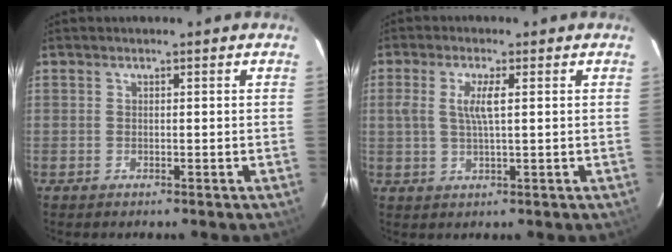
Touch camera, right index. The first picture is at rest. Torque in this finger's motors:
{"motor_torque": [0.11, 0.02, 0.11, 0.08]}